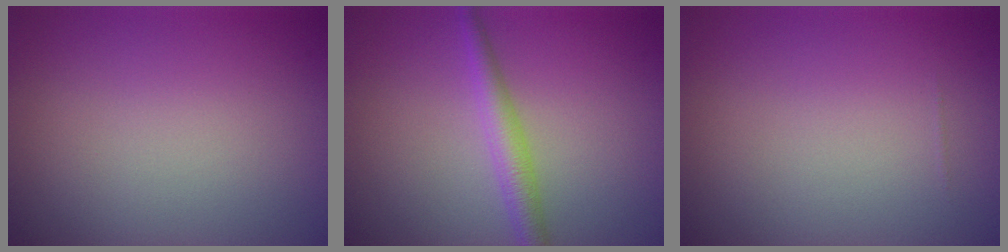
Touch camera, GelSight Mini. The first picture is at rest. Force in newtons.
{"total": 2.6, "press": 2.6, "slide": 0.0}
{"total": 0.0}